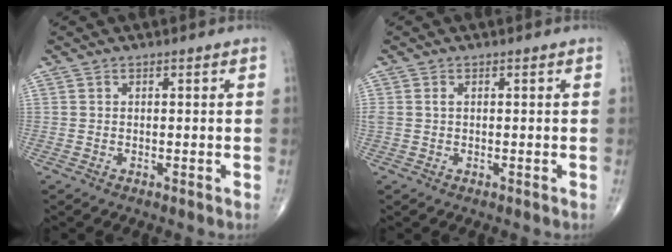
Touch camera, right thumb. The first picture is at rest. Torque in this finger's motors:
{"motor_torque": [0.01, -0.01, 0.26, 0.17, 0.00]}